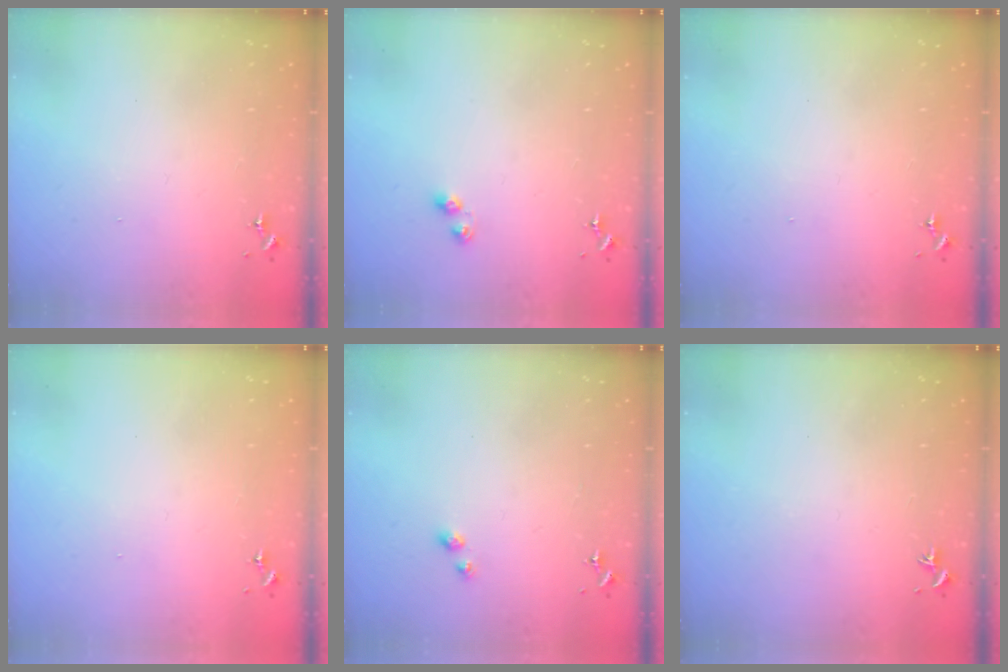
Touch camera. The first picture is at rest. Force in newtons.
{"total": 4.3, "press": 4.3, "slide": 0.6}
{"total": 0.0}
{"total": 0.0}
{"total": 2.6, "press": 2.6, "slide": 0.6}
{"total": 0.0}